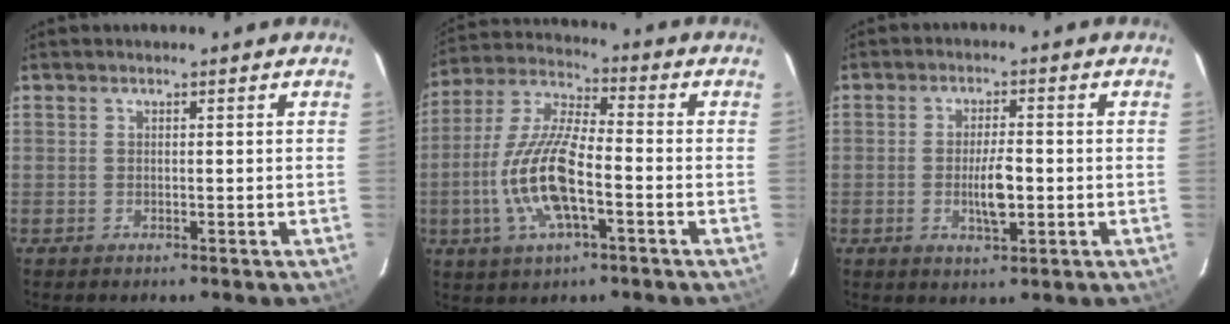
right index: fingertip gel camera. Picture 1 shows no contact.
{"total": 14.5, "force": [-4.2, 4.6, 13.1], "torque": [-0.275, -0.003, -0.084]}
{"total": 5.8, "force": [-1.1, 1.9, 5.4], "torque": [-0.099, -0.004, -0.016]}